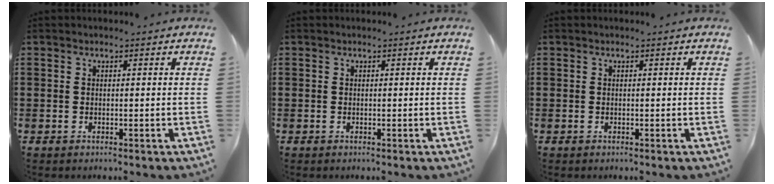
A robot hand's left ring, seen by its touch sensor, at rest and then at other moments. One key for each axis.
{"total": 0.0}
{"total": 0.0}